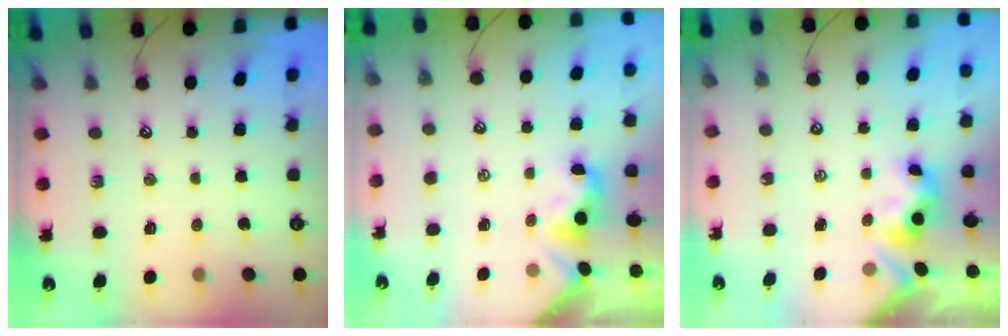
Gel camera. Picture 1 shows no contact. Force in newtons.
{"total": 1.9, "press": 1.8, "slide": 0.5}
{"total": 3.7, "press": 3.7, "slide": 0.2}